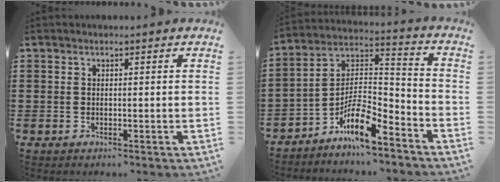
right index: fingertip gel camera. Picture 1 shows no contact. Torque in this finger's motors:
{"motor_torque": [0.88, -1.02, 0.52, 0.12]}